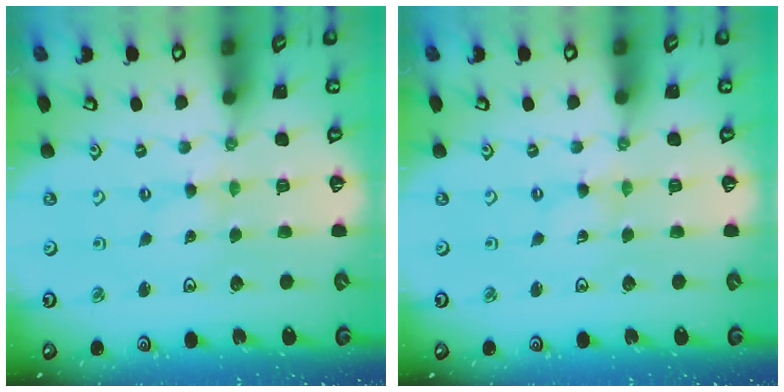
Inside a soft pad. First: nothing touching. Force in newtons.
{"total": 0.0}